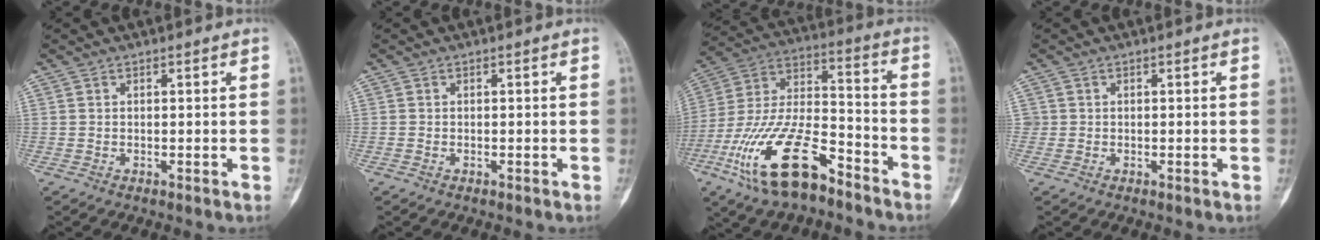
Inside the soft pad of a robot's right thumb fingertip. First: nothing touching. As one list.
[{"total": 0.0}, {"total": 20.9, "force": [-12.2, 8.6, 14.7], "torque": [-0.299, 0.063, -0.230]}, {"total": 0.9, "force": [0.0, 0.9, 0.0], "torque": [0.007, 0.004, -0.001]}]